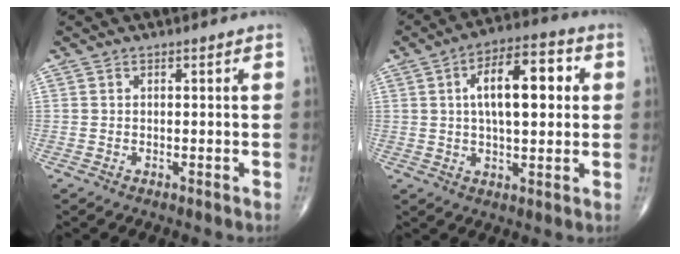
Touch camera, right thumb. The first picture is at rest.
{"total": 13.8, "force": [2.5, 6.1, 12.1], "torque": [-0.175, 0.016, 0.036]}